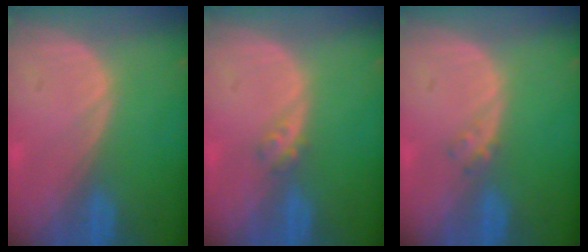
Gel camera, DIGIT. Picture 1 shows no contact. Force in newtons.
{"total": 1.8, "press": 1.5, "slide": 0.9}
{"total": 1.2, "press": 1.2, "slide": 0.2}